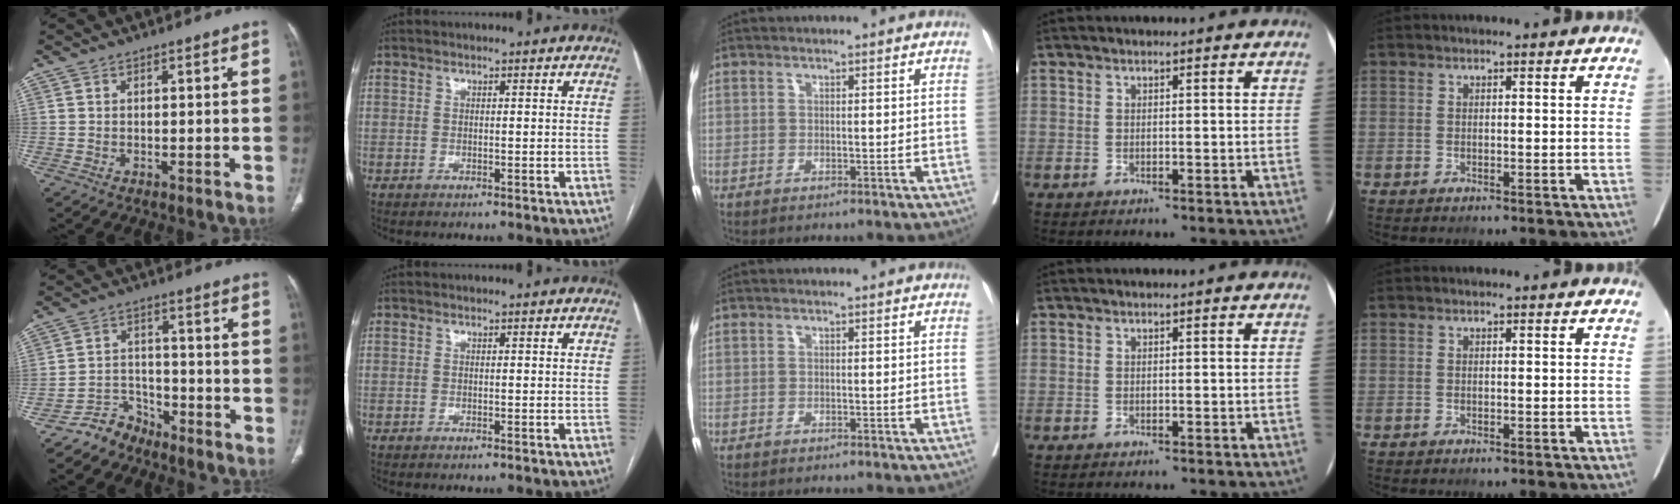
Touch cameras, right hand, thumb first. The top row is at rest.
{"thumb": {"total": 5.8, "force": [-5.0, 3.0, 0.1], "torque": [0.015, 0.048, -0.097]}}